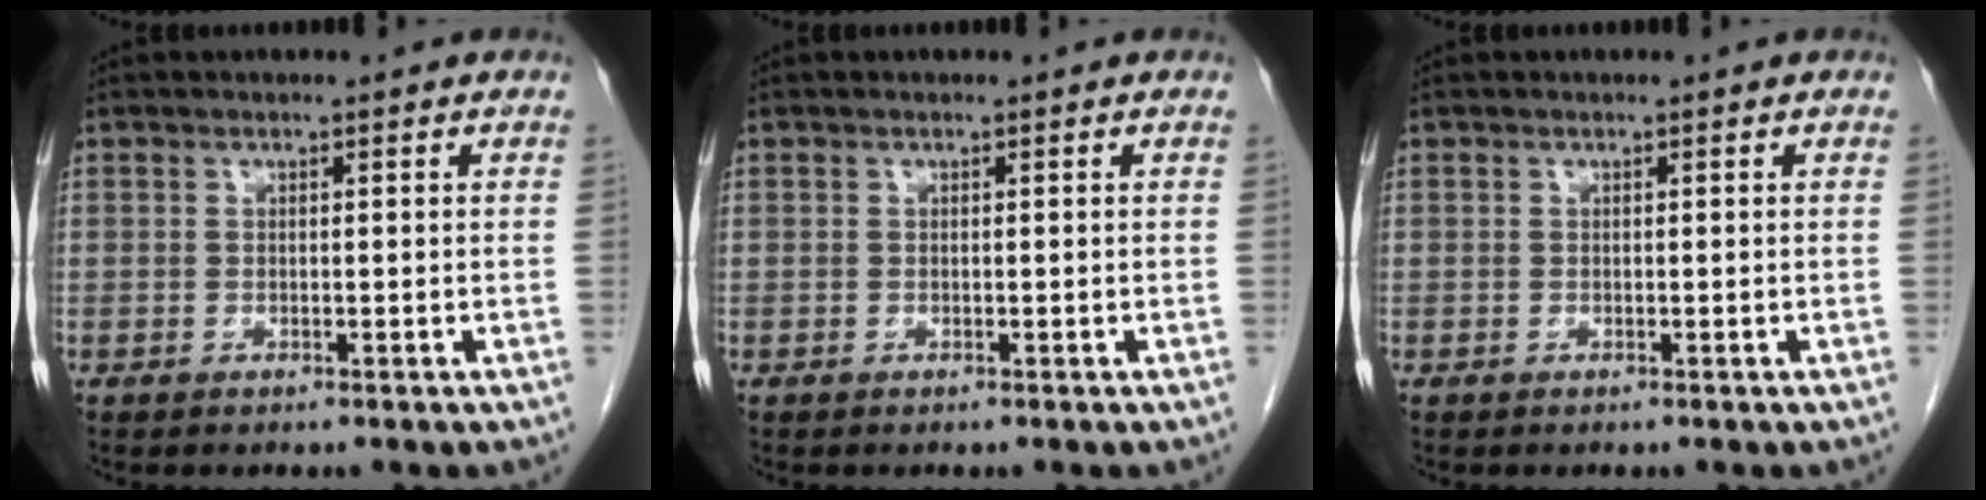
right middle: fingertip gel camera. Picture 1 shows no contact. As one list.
[{"total": 0.0}, {"total": 0.0}]